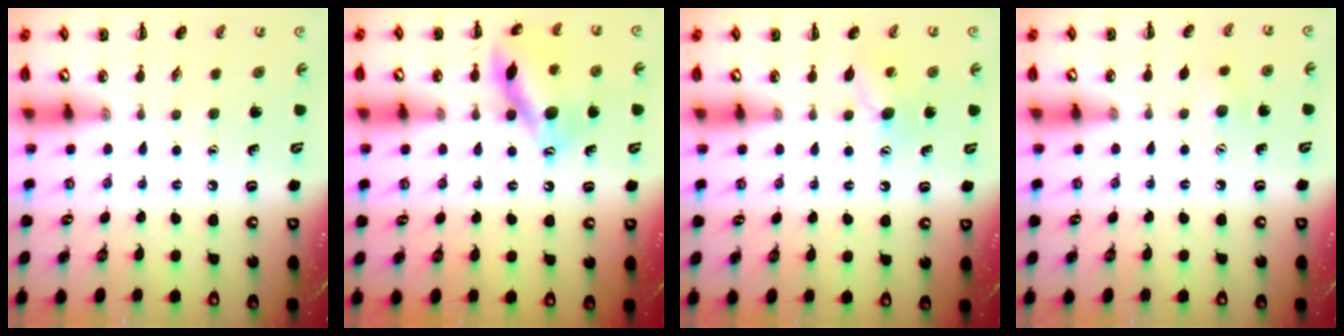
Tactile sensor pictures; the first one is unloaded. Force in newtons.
{"total": 14.7, "press": 14.6, "slide": 1.4}
{"total": 7.2, "press": 7.1, "slide": 1.2}
{"total": 4.4, "press": 4.3, "slide": 0.9}